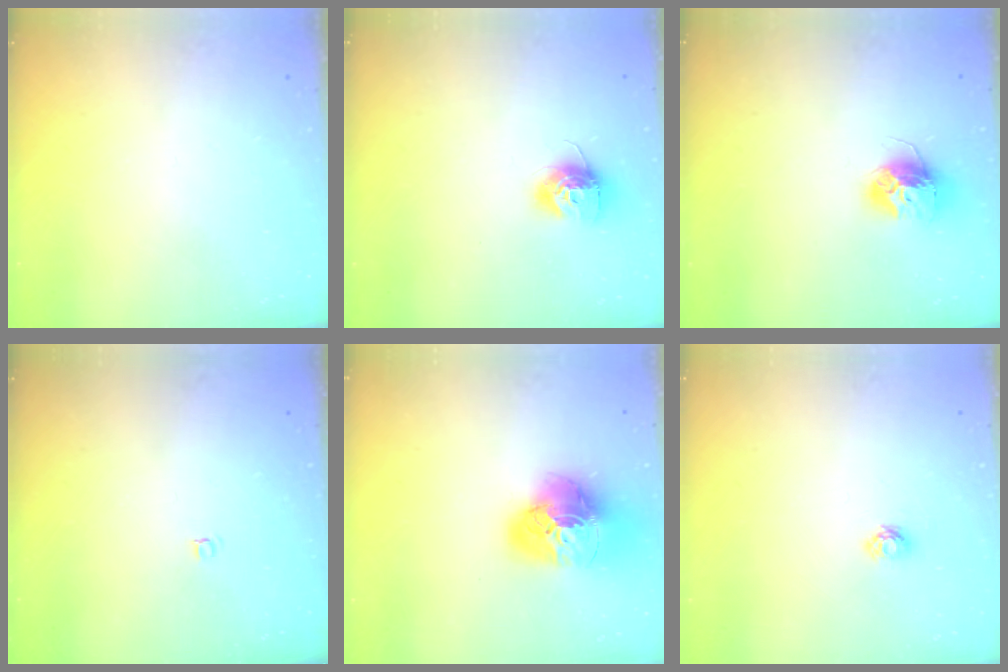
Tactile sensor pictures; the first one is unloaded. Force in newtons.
{"total": 10.2, "press": 10.2, "slide": 0.4}
{"total": 11.3, "press": 11.3, "slide": 1.0}
{"total": 3.4, "press": 3.4, "slide": 0.3}
{"total": 21.0, "press": 20.9, "slide": 2.1}
{"total": 4.0, "press": 4.0, "slide": 0.5}